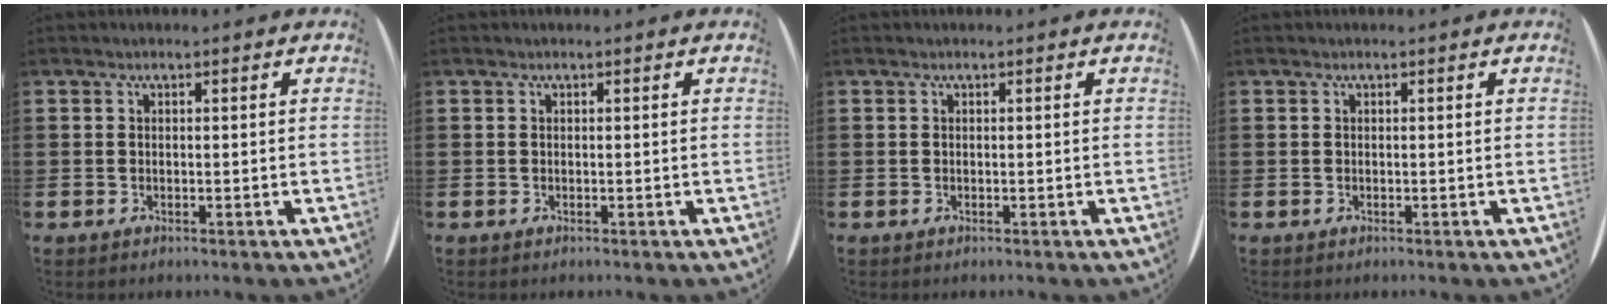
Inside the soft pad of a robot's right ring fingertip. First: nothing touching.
{"total": 0.0}
{"total": 0.0}
{"total": 0.0}